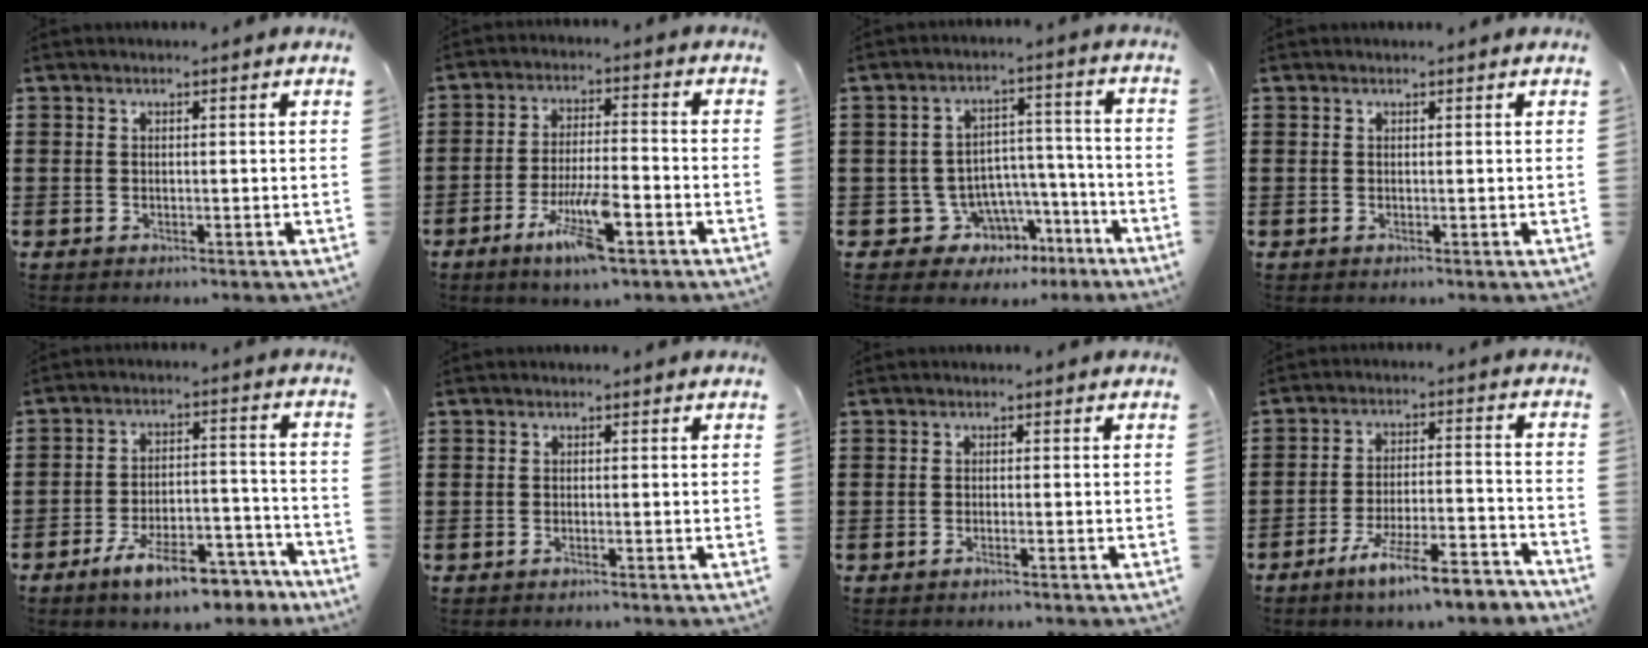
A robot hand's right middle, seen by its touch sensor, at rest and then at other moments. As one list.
[{"total": 9.4, "force": [-4.7, 2.3, 7.8], "torque": [-0.160, -0.004, -0.086]}, {"total": 7.1, "force": [-4.5, 5.3, 1.3], "torque": [-0.033, 0.024, -0.075]}, {"total": 0.0}, {"total": 9.4, "force": [-7.5, 2.2, 5.2], "torque": [-0.083, 0.025, -0.137]}, {"total": 0.5, "force": [-0.3, 0.0, 0.4], "torque": [-0.009, -0.002, -0.006]}, {"total": 0.8, "force": [-0.5, -0.1, 0.6], "torque": [-0.011, -0.002, -0.010]}, {"total": 9.0, "force": [-7.4, 0.4, 5.0], "torque": [-0.091, 0.005, -0.140]}]